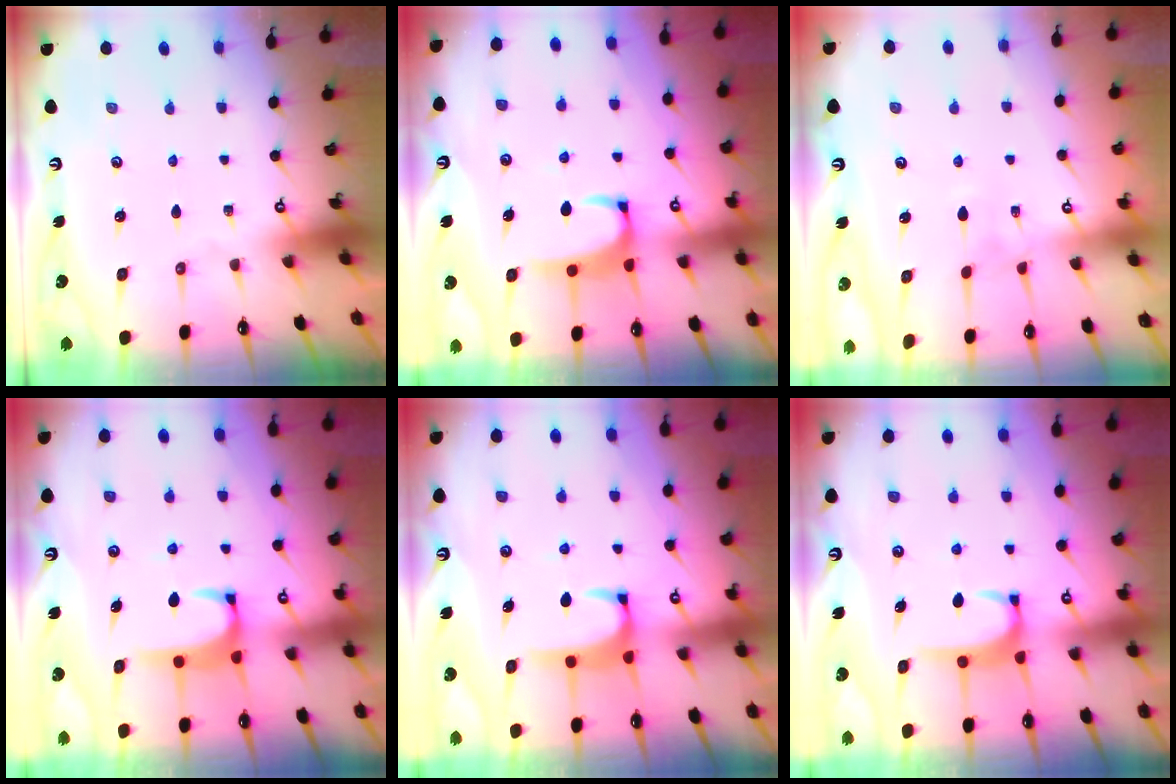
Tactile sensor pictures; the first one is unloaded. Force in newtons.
{"total": 3.2, "press": 3.1, "slide": 0.9}
{"total": 3.7, "press": 3.7, "slide": 0.2}
{"total": 1.9, "press": 1.9, "slide": 0.3}
{"total": 2.0, "press": 2.0, "slide": 0.3}
{"total": 2.7, "press": 2.7, "slide": 0.4}